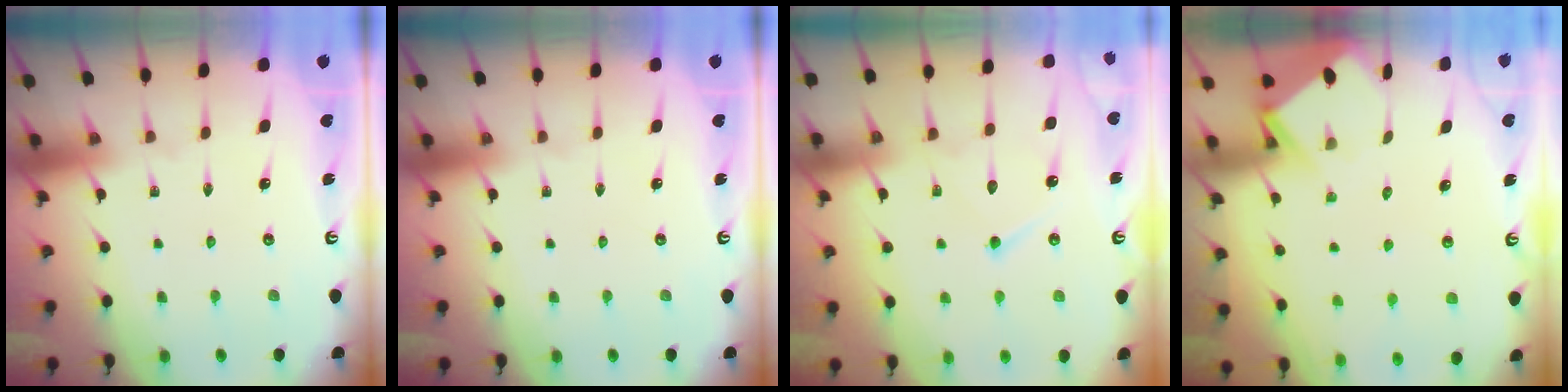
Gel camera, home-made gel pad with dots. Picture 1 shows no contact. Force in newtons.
{"total": 0.0}
{"total": 11.1, "press": 11.1, "slide": 1.1}
{"total": 3.9, "press": 3.9, "slide": 0.4}